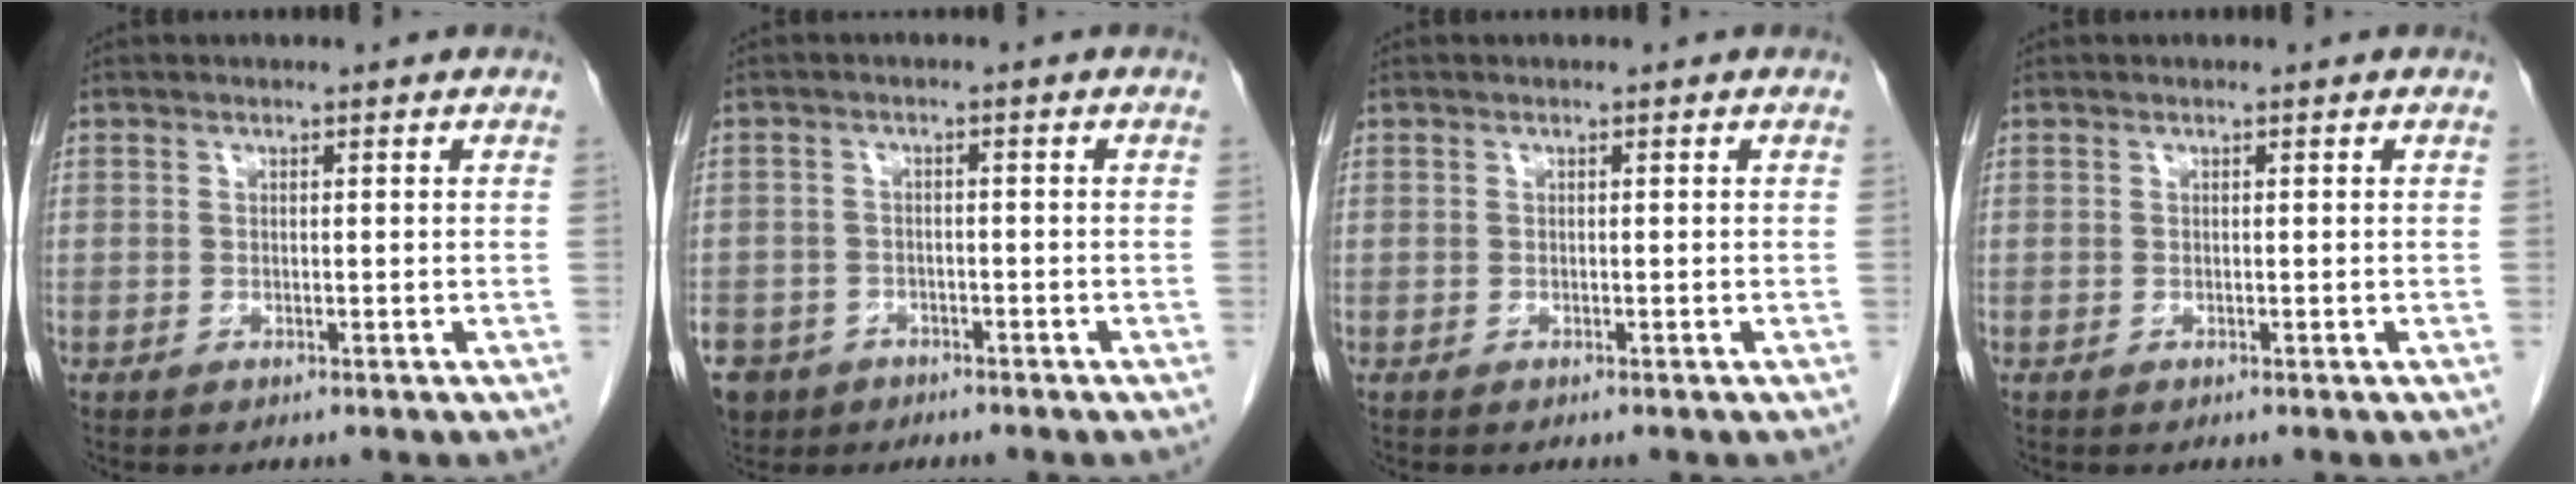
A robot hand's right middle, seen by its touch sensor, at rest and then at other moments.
{"total": 9.7, "force": [-5.6, 7.5, 2.7], "torque": [-0.084, -0.003, -0.089]}
{"total": 0.0}
{"total": 0.0}